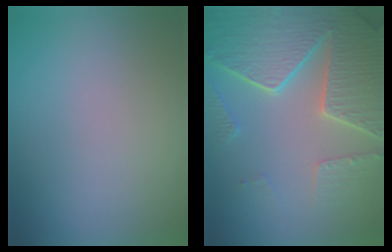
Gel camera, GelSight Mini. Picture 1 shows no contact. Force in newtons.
{"total": 7.9, "press": 6.0, "slide": 5.1}